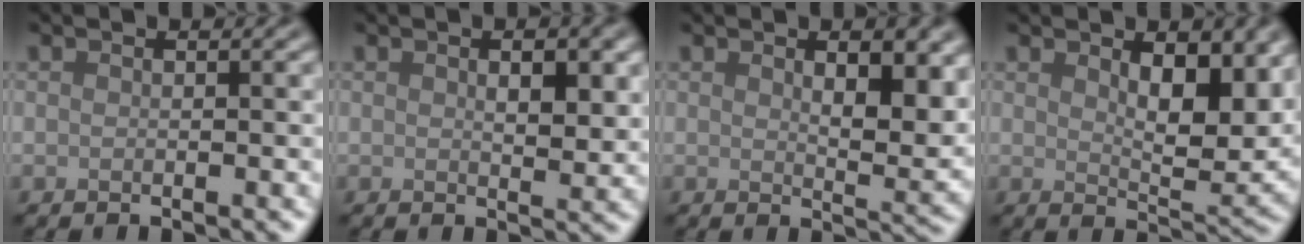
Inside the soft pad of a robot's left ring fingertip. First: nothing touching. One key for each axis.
{"total": 2.8, "fx": 0.8, "fy": 1.2, "fz": 2.4, "tx": -0.032, "ty": -0.005, "tz": 0.017}
{"total": 5.3, "fx": 2.0, "fy": 2.1, "fz": 4.5, "tx": -0.058, "ty": -0.008, "tz": 0.037}
{"total": 5.8, "fx": 2.1, "fy": 2.6, "fz": 4.8, "tx": -0.071, "ty": -0.012, "tz": 0.040}